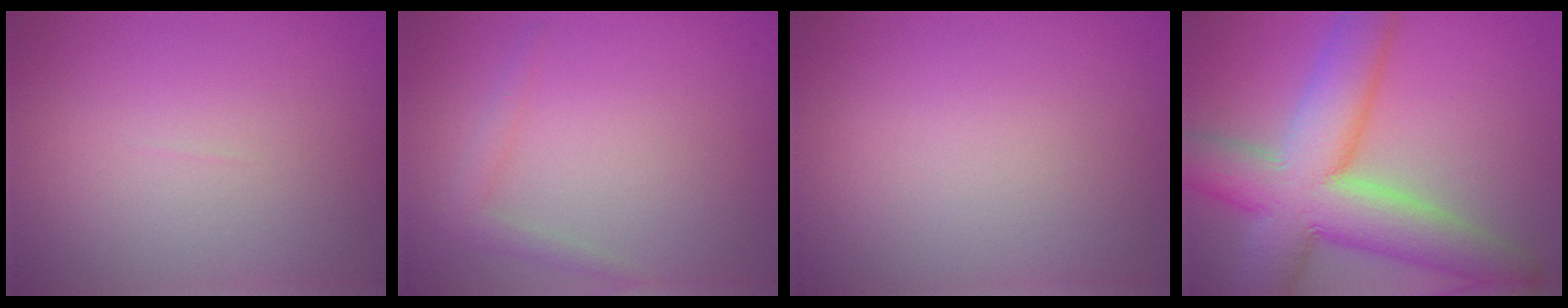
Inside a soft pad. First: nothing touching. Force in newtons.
{"total": 1.5, "press": 1.5, "slide": 0.1}
{"total": 0.0}
{"total": 11.9, "press": 11.8, "slide": 0.6}